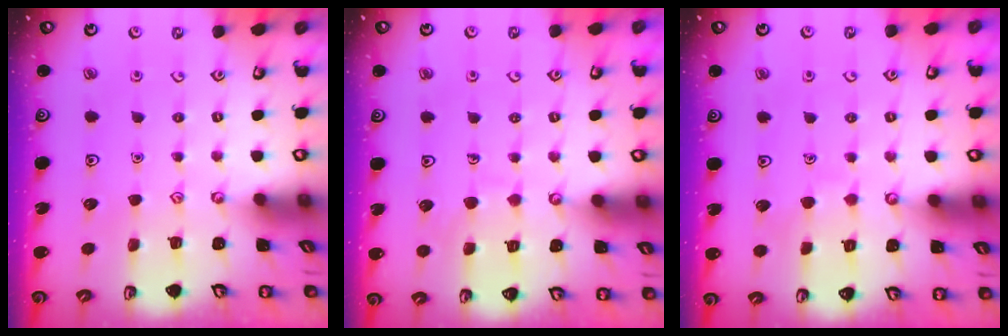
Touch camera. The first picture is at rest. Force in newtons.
{"total": 4.7, "press": 4.7, "slide": 0.3}
{"total": 3.2, "press": 3.2, "slide": 0.3}